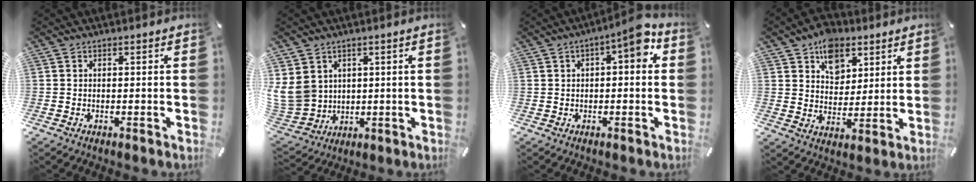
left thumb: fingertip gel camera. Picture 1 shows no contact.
{"total": 9.5, "force": [3.2, 8.6, 2.7], "torque": [-0.092, -0.021, 0.065]}
{"total": 7.6, "force": [2.3, 2.8, 6.7], "torque": [-0.088, -0.005, 0.030]}
{"total": 9.7, "force": [5.3, 7.4, 3.4], "torque": [-0.039, -0.028, 0.094]}